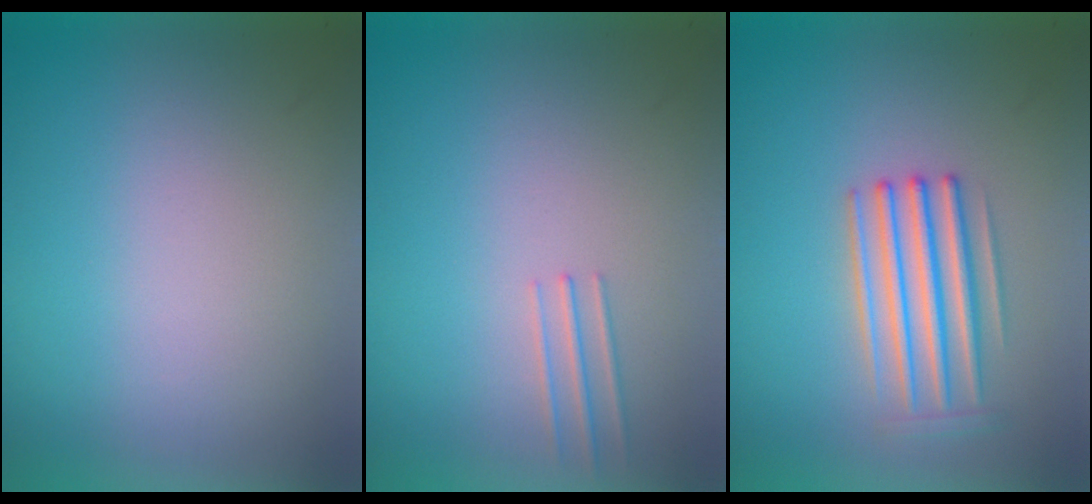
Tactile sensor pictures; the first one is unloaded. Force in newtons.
{"total": 1.0}
{"total": 3.2}